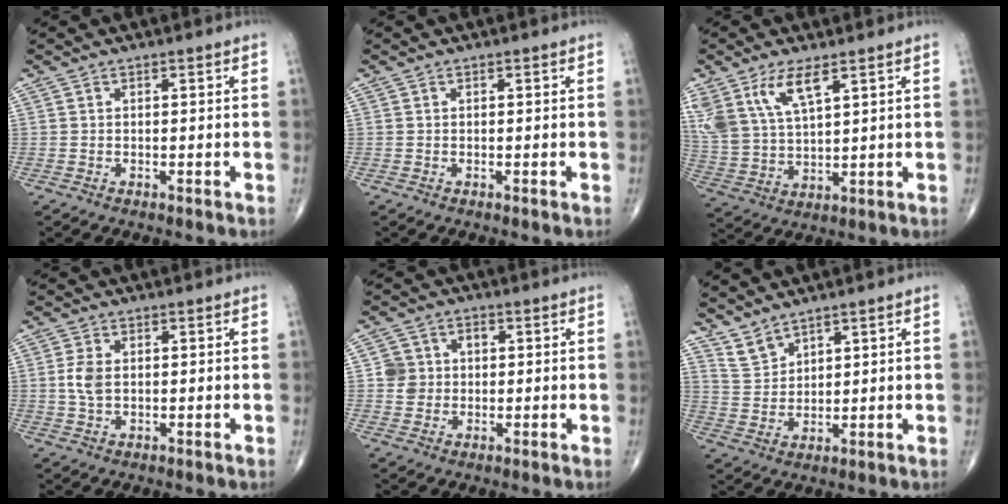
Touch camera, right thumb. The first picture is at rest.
{"total": 0.0}
{"total": 11.3, "force": [6.4, 4.5, 8.1], "torque": [-0.171, -0.018, 0.137]}
{"total": 3.8, "force": [0.4, 2.3, 3.0], "torque": [-0.067, 0.001, 0.007]}
{"total": 5.1, "force": [0.5, 4.9, 1.4], "torque": [0.002, 0.009, 0.005]}
{"total": 4.4, "force": [3.9, 1.5, 1.1], "torque": [-0.015, -0.025, 0.091]}